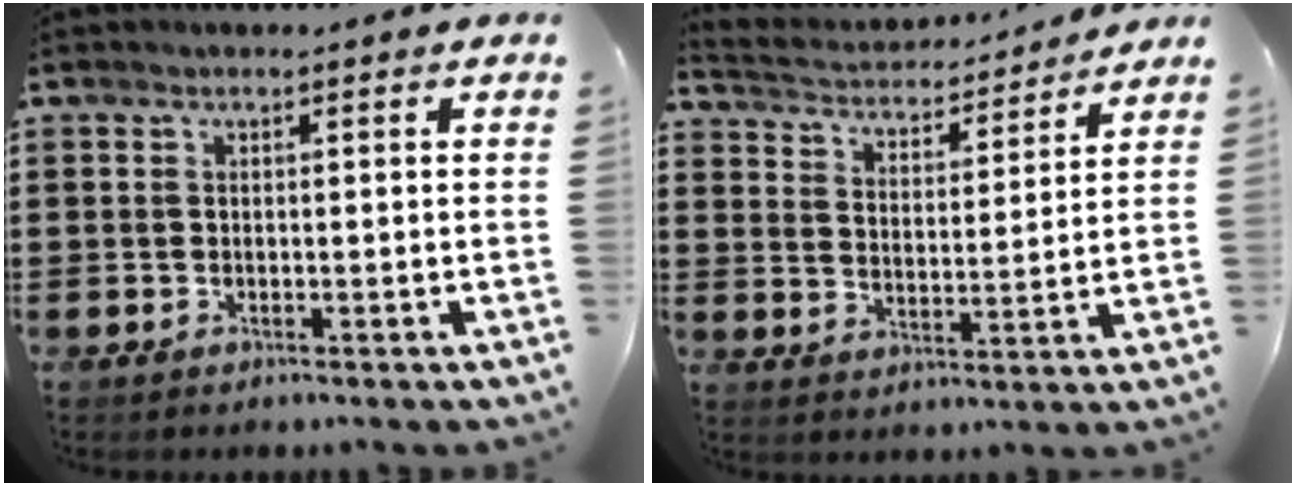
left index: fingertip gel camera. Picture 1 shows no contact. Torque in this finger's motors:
{"motor_torque": [0.19, 0.18, 0.04, -0.01]}